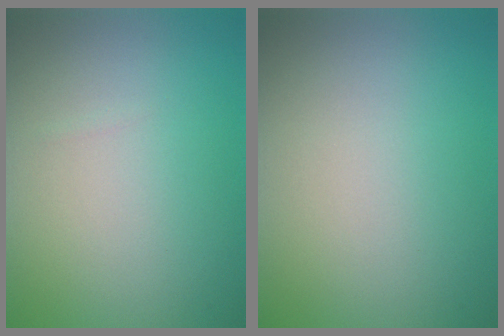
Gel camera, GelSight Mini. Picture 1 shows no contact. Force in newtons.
{"total": 0.0}